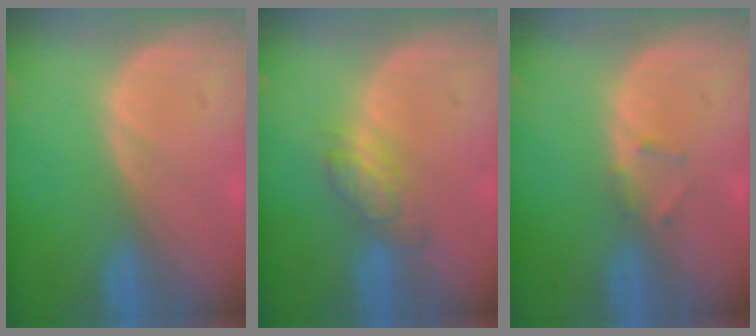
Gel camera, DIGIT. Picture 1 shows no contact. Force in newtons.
{"total": 5.0, "press": 4.6, "slide": 2.0}
{"total": 1.3, "press": 1.3, "slide": 0.4}